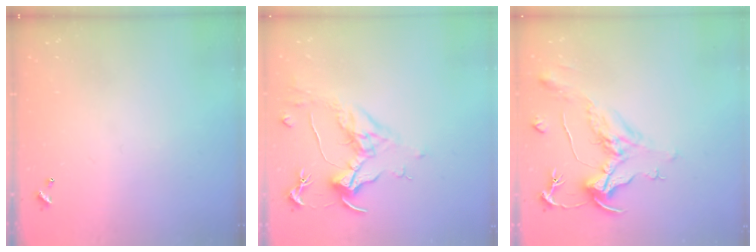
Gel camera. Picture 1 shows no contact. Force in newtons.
{"total": 1.6, "press": 1.4, "slide": 0.7}
{"total": 2.1, "press": 1.7, "slide": 1.3}